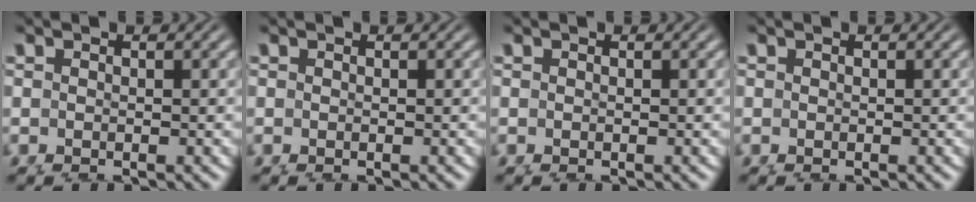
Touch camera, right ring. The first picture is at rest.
{"total": 0.0}
{"total": 0.0}
{"total": 0.0}